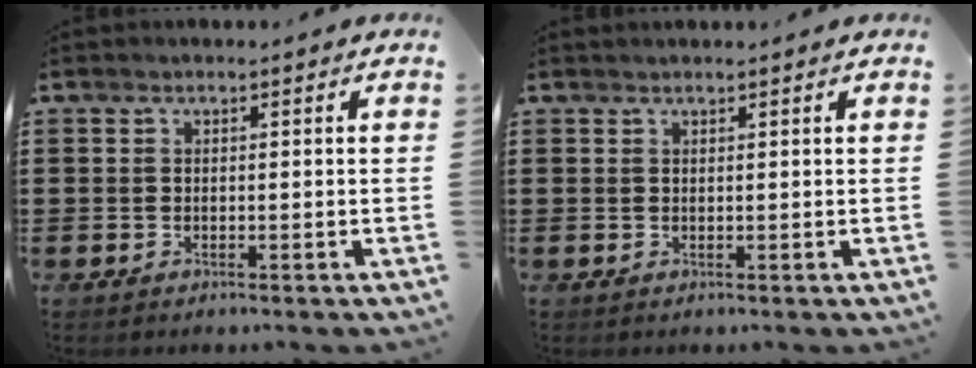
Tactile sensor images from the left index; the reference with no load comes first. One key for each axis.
{"total": 0.6, "fx": 0.6, "fy": 0.0, "fz": 0.1, "tx": -0.003, "ty": -0.001, "tz": 0.011}